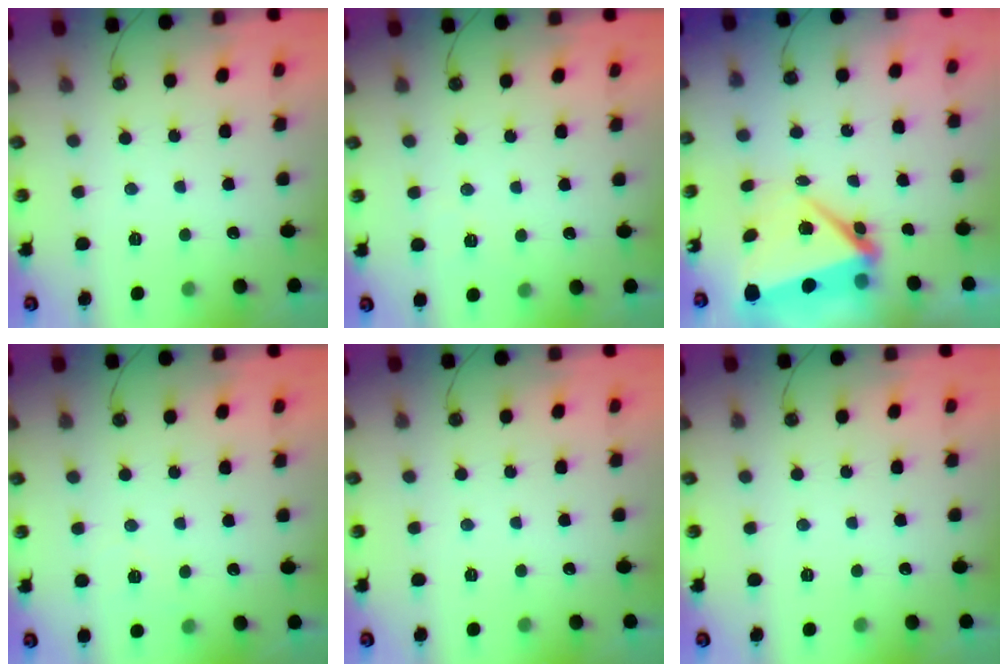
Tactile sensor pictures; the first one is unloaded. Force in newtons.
{"total": 2.8, "press": 2.8, "slide": 0.3}
{"total": 9.3, "press": 8.2, "slide": 4.3}
{"total": 10.2, "press": 3.5, "slide": 9.6}
{"total": 0.0}
{"total": 0.0}